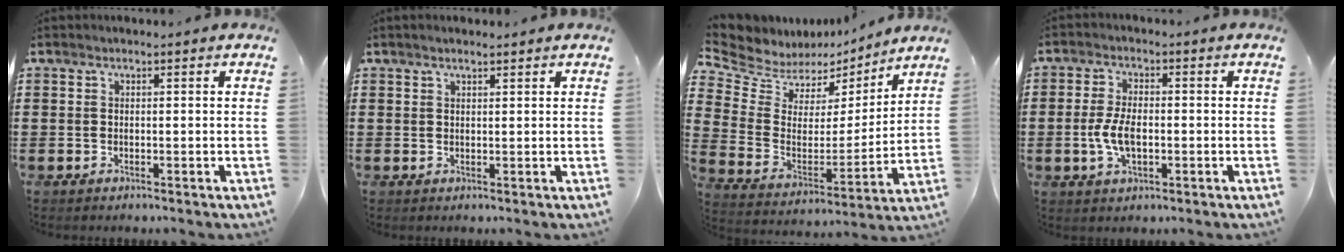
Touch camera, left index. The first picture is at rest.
{"total": 1.1, "force": [0.9, 0.1, 0.6], "torque": [-0.012, 0.000, 0.017]}
{"total": 6.5, "force": [5.6, 3.4, 0.0], "torque": [-0.048, -0.046, 0.099]}
{"total": 5.6, "force": [-0.8, 2.6, 4.9], "torque": [-0.114, -0.005, -0.022]}